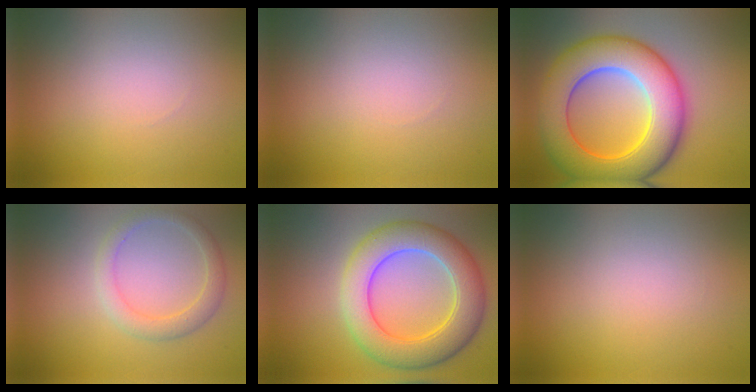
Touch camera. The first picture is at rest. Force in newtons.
{"total": 0.0}
{"total": 11.1, "press": 11.1, "slide": 0.3}
{"total": 2.2, "press": 2.2, "slide": 0.1}
{"total": 7.8, "press": 7.8, "slide": 0.4}
{"total": 0.0}